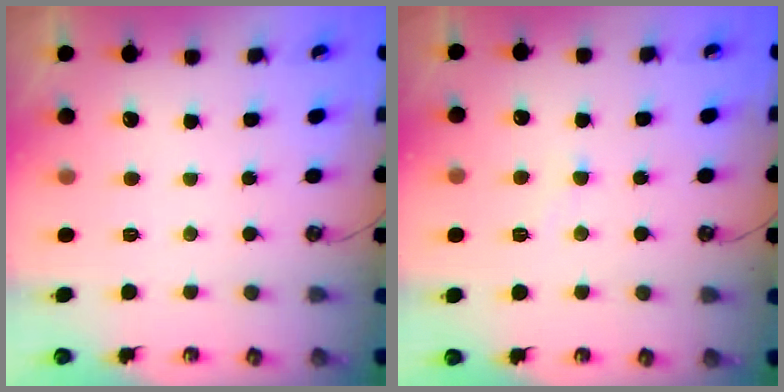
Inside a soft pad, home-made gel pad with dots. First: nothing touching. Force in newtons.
{"total": 2.4, "press": 2.4, "slide": 0.5}